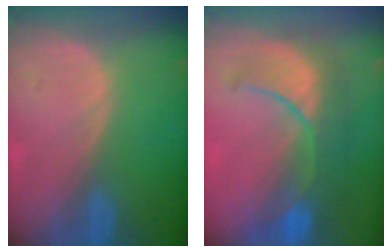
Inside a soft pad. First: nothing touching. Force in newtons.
{"total": 9.9, "press": 9.3, "slide": 3.5}